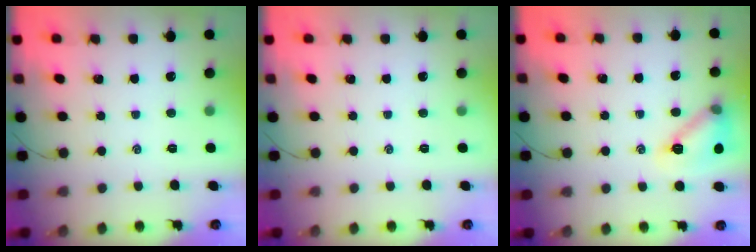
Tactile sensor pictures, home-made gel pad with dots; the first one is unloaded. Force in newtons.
{"total": 0.0}
{"total": 13.3, "press": 13.3, "slide": 0.9}